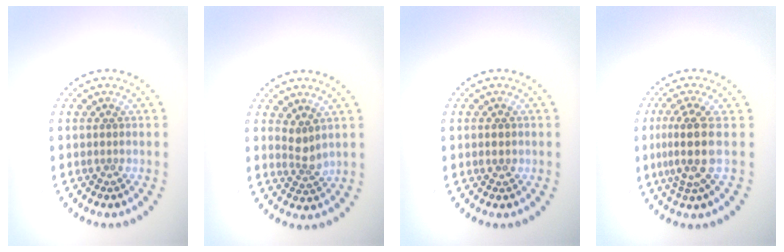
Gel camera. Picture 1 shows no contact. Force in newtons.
{"total": 1.9, "press": 1.4, "slide": 1.2}
{"total": 1.2, "press": 1.2, "slide": 0.1}
{"total": 3.7, "press": 2.9, "slide": 2.4}